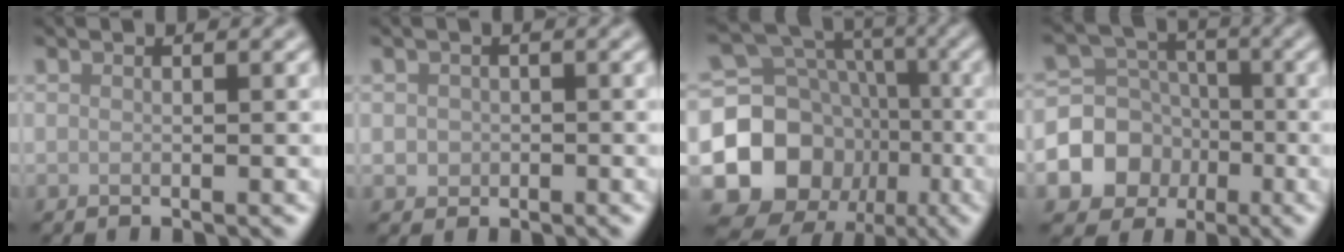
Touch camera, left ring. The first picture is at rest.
{"total": 1.3, "force": [-0.1, 1.3, 0.3], "torque": [0.003, -0.005, -0.004]}
{"total": 13.2, "force": [-4.6, 11.2, 5.1], "torque": [-0.107, 0.004, -0.104]}
{"total": 8.8, "force": [-3.2, 7.9, 2.2], "torque": [-0.027, -0.009, -0.083]}